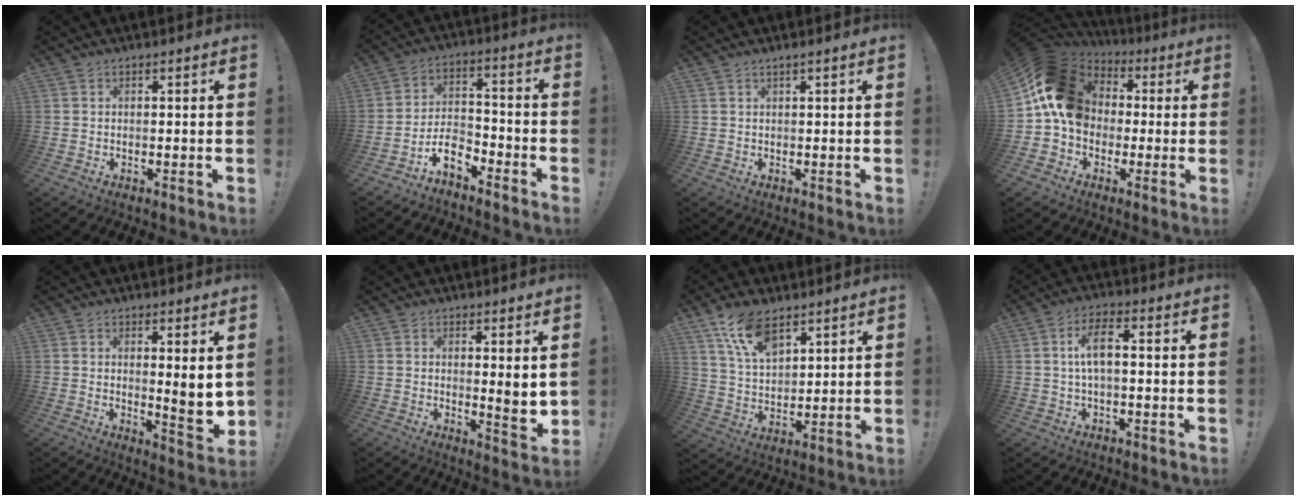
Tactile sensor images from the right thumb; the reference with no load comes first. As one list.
[{"total": 9.3, "force": [-7.4, 4.0, 3.7], "torque": [-0.060, 0.045, -0.136]}, {"total": 1.0, "force": [0.7, -0.2, 0.7], "torque": [-0.020, 0.003, 0.012]}, {"total": 16.9, "force": [2.3, 13.8, 9.4], "torque": [-0.146, 0.013, 0.051]}, {"total": 5.2, "force": [2.2, 0.4, 4.7], "torque": [-0.051, -0.032, 0.033]}, {"total": 4.2, "force": [1.8, 0.3, 3.8], "torque": [-0.042, -0.024, 0.025]}, {"total": 12.4, "force": [8.5, 5.5, 7.1], "torque": [-0.131, -0.043, 0.160]}, {"total": 6.9, "force": [0.3, 2.4, 6.4], "torque": [-0.124, 0.002, 0.001]}]